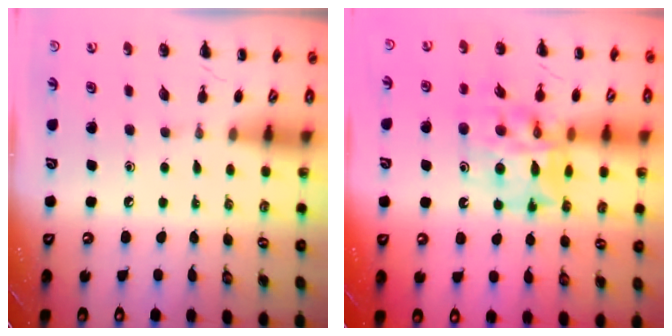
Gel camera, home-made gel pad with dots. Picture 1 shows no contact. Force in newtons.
{"total": 14.3, "press": 13.8, "slide": 3.8}